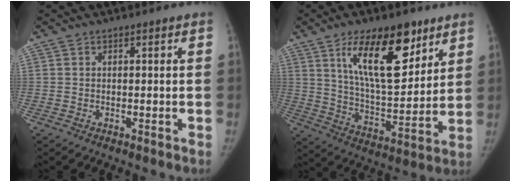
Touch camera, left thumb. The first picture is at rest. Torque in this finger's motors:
{"motor_torque": [0.15, 0.38, 1.53, -1.24, 0.52]}